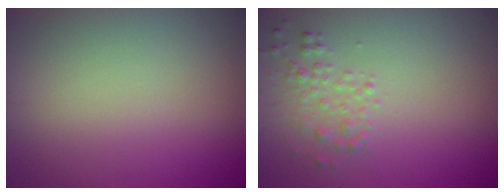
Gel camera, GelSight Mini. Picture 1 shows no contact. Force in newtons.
{"total": 1.7, "press": 1.7, "slide": 0.1}